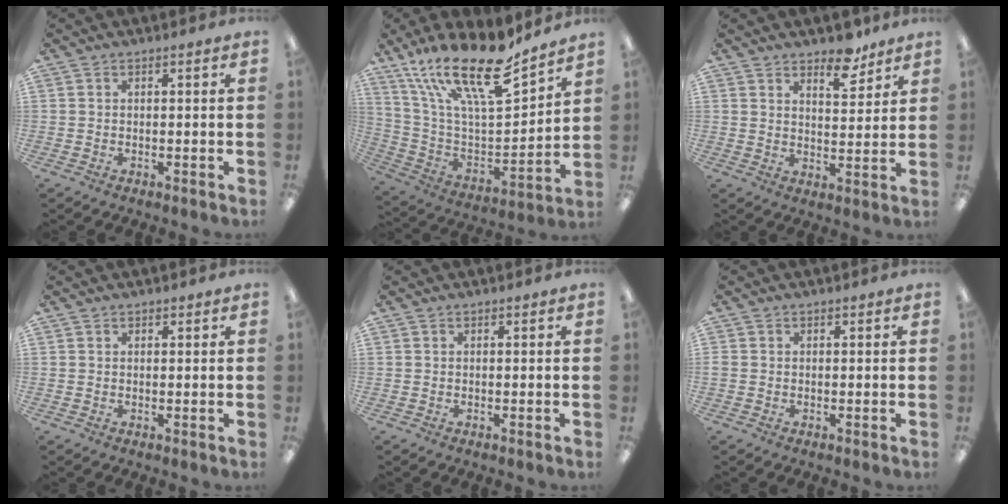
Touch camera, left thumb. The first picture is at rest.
{"total": 22.8, "force": [16.4, 6.5, 14.4], "torque": [-0.271, -0.112, 0.281]}
{"total": 7.3, "force": [6.0, 3.0, 2.9], "torque": [-0.015, -0.041, 0.101]}
{"total": 0.7, "force": [0.5, 0.5, 0.0], "torque": [-0.001, 0.002, 0.009]}
{"total": 0.0}
{"total": 0.6, "force": [-0.1, 0.6, 0.2], "torque": [-0.001, 0.004, -0.003]}